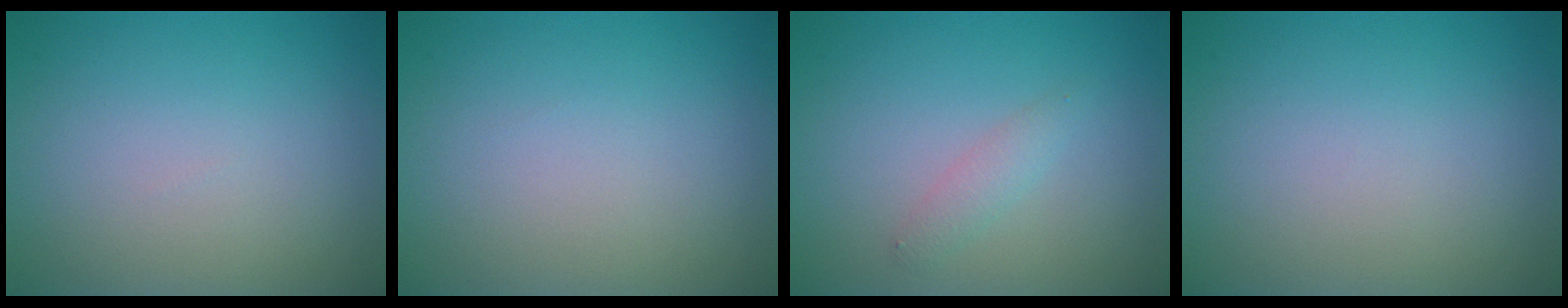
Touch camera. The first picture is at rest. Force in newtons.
{"total": 0.0}
{"total": 1.3, "press": 1.3, "slide": 0.0}
{"total": 0.0}